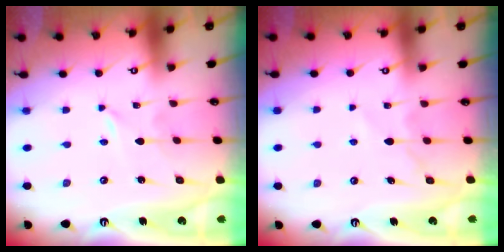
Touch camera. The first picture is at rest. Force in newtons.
{"total": 6.0, "press": 6.0, "slide": 0.5}